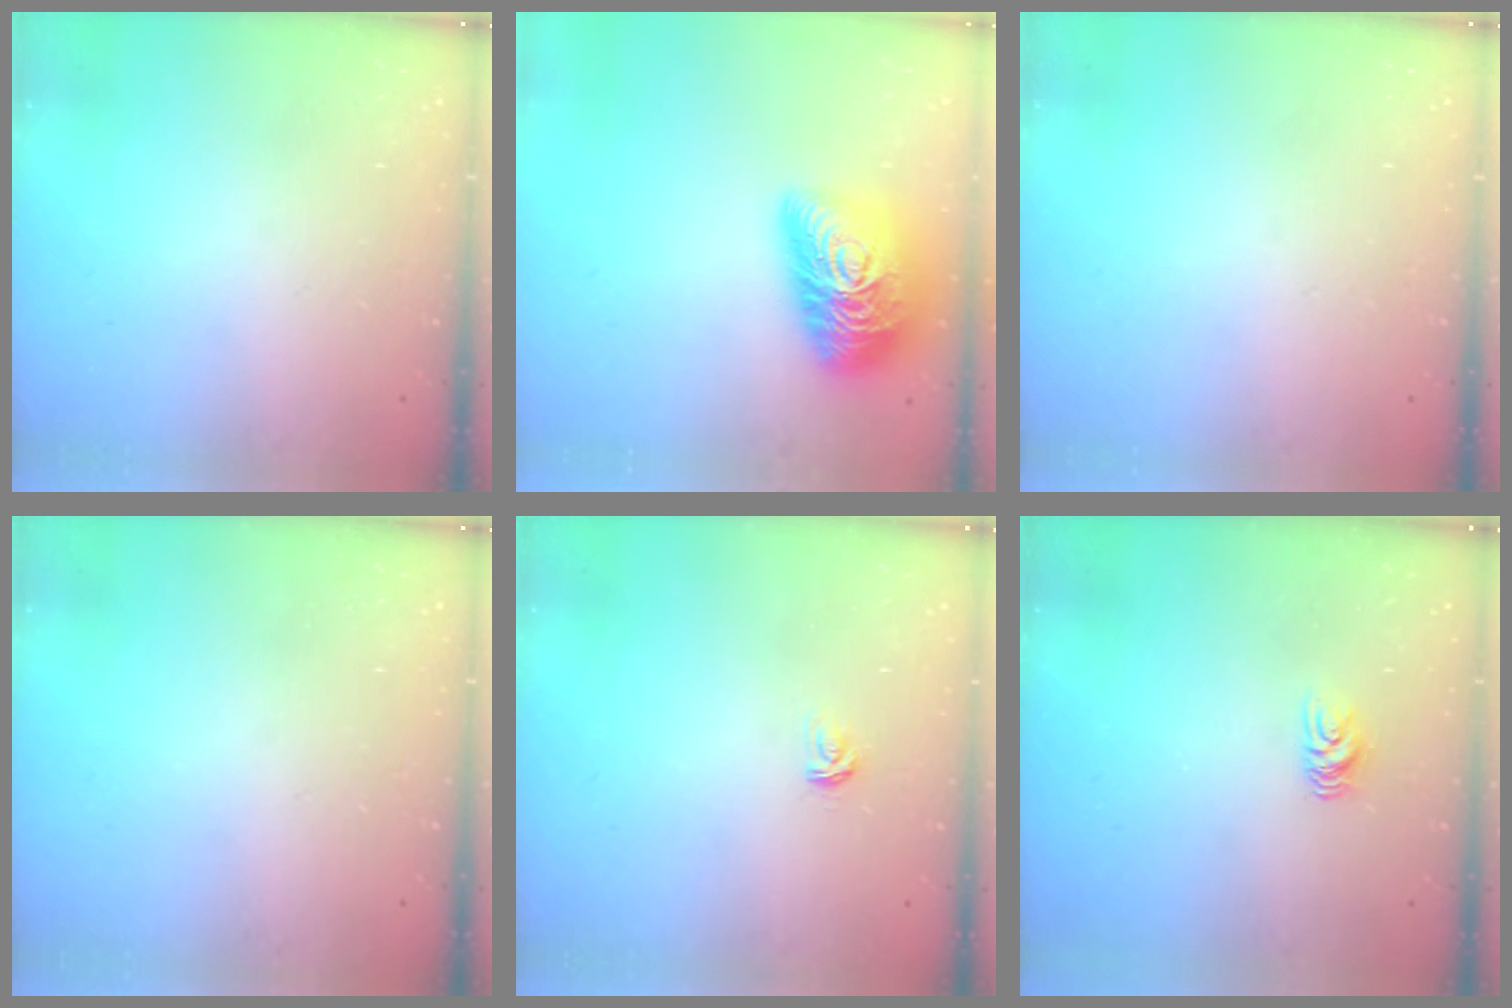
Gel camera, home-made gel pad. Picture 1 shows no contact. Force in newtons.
{"total": 21.3, "press": 21.2, "slide": 1.0}
{"total": 0.0}
{"total": 0.0}
{"total": 2.9, "press": 2.9, "slide": 0.4}
{"total": 5.3, "press": 5.3, "slide": 0.5}